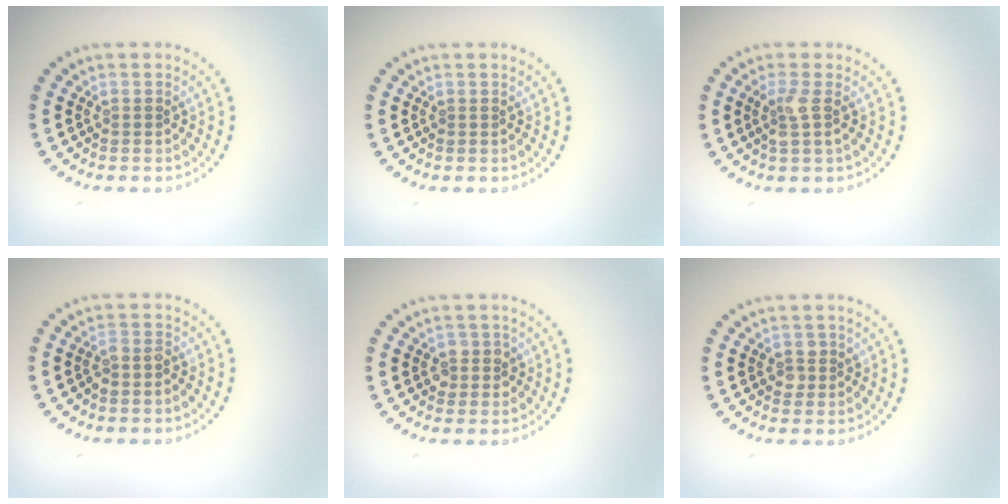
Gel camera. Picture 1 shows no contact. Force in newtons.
{"total": 0.0}
{"total": 1.8, "press": 1.4, "slide": 1.1}
{"total": 1.1, "press": 0.9, "slide": 0.6}
{"total": 1.4, "press": 1.3, "slide": 0.5}
{"total": 1.0, "press": 0.9, "slide": 0.3}